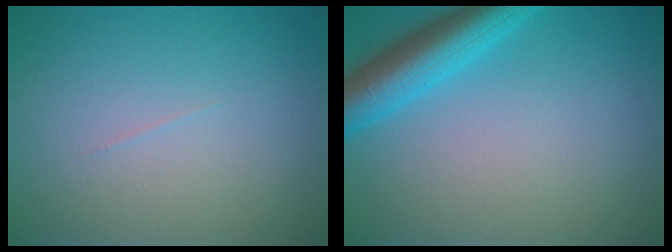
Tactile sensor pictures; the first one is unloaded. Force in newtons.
{"total": 5.6, "press": 5.6, "slide": 0.3}